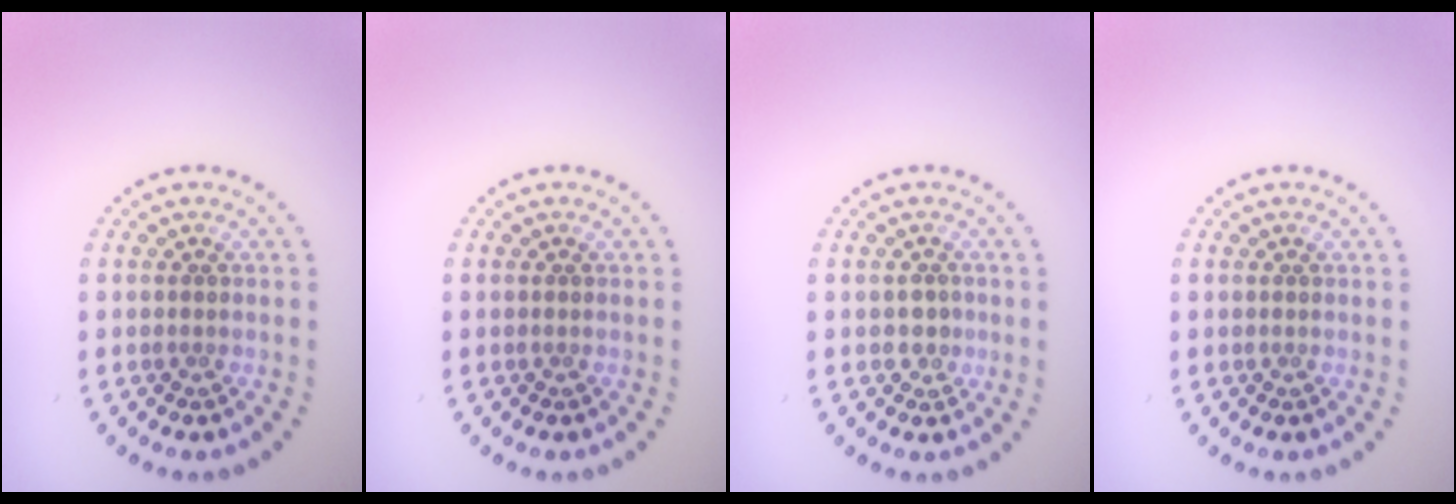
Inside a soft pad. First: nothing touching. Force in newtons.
{"total": 0.0}
{"total": 1.2, "press": 1.2, "slide": 0.4}
{"total": 0.0}